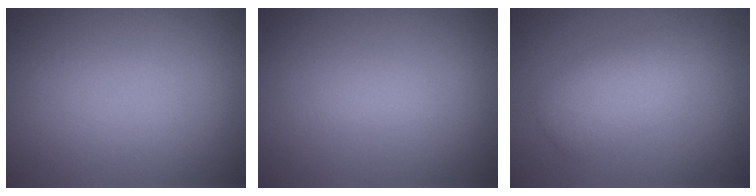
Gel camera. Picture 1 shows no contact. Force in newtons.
{"total": 0.6, "press": 0.6, "slide": 0.1}
{"total": 3.6, "press": 3.6, "slide": 0.1}